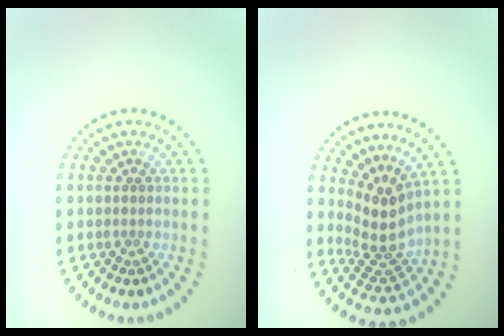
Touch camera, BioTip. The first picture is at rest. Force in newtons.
{"total": 3.8, "press": 2.8, "slide": 2.6}